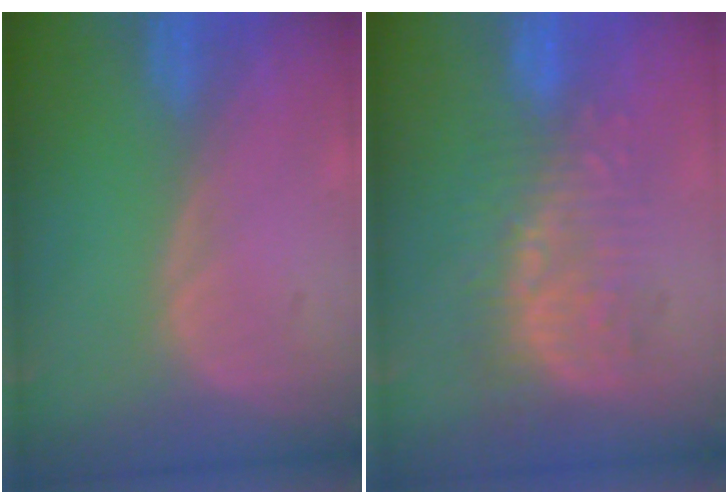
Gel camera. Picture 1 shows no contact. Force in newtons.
{"total": 10.0, "press": 8.7, "slide": 4.8}